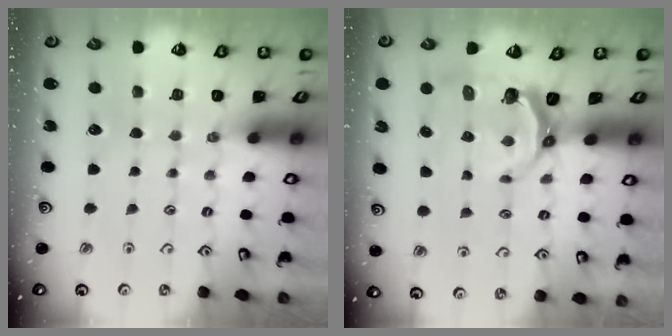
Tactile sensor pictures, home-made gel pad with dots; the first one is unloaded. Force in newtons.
{"total": 5.5, "press": 4.4, "slide": 3.3}